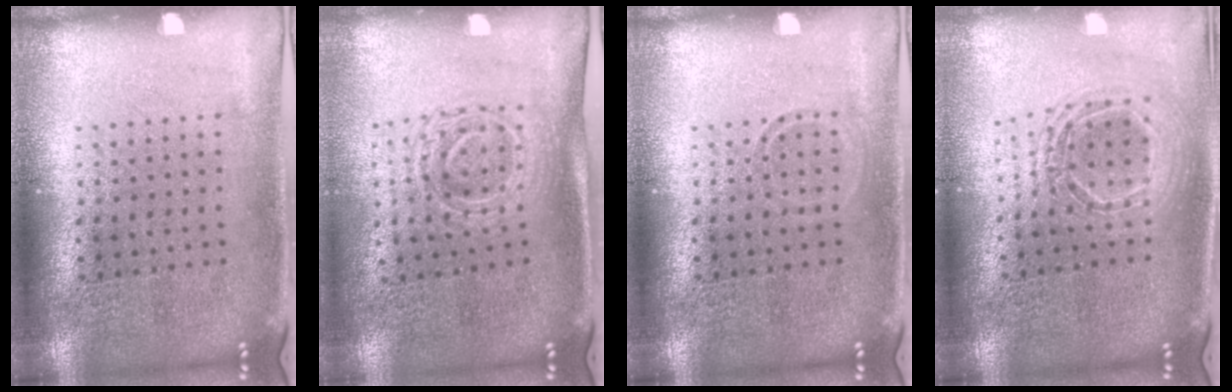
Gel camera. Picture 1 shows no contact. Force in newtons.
{"total": 1.6, "press": 1.3, "slide": 0.9}
{"total": 0.7, "press": 0.6, "slide": 0.3}
{"total": 1.6, "press": 1.3, "slide": 0.8}